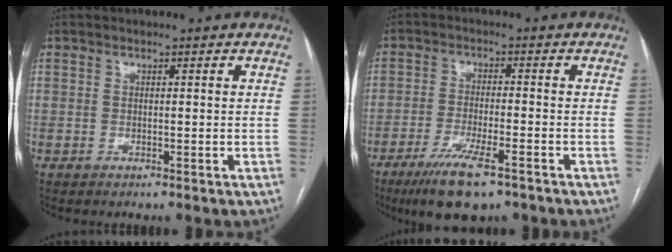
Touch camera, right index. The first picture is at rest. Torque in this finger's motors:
{"motor_torque": [0.80, -0.52, 0.45, 0.11]}